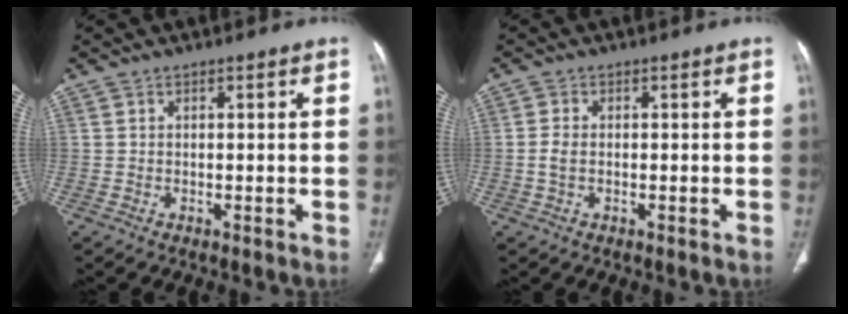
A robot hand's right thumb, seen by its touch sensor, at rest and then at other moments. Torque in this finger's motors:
{"motor_torque": [-0.42, 0.21, -0.12, 0.32, -0.04]}